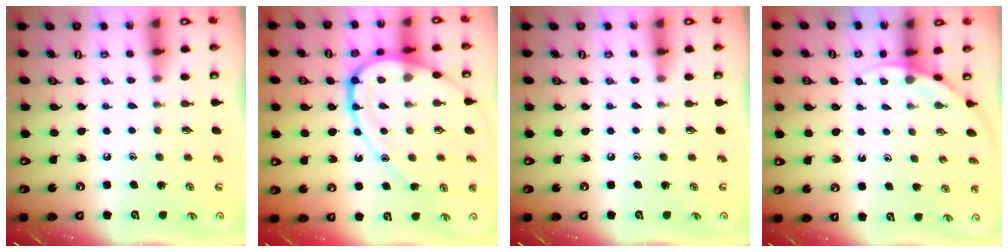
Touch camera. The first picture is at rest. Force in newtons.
{"total": 16.7, "press": 16.6, "slide": 1.6}
{"total": 0.0}
{"total": 3.4, "press": 3.4, "slide": 0.2}